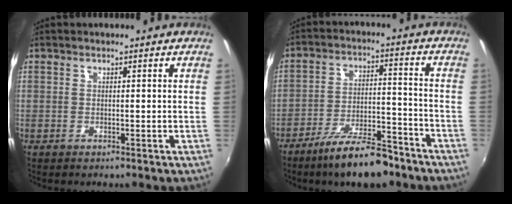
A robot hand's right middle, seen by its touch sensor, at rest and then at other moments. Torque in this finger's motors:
{"motor_torque": [1.18, -0.96, 0.62, 0.21]}